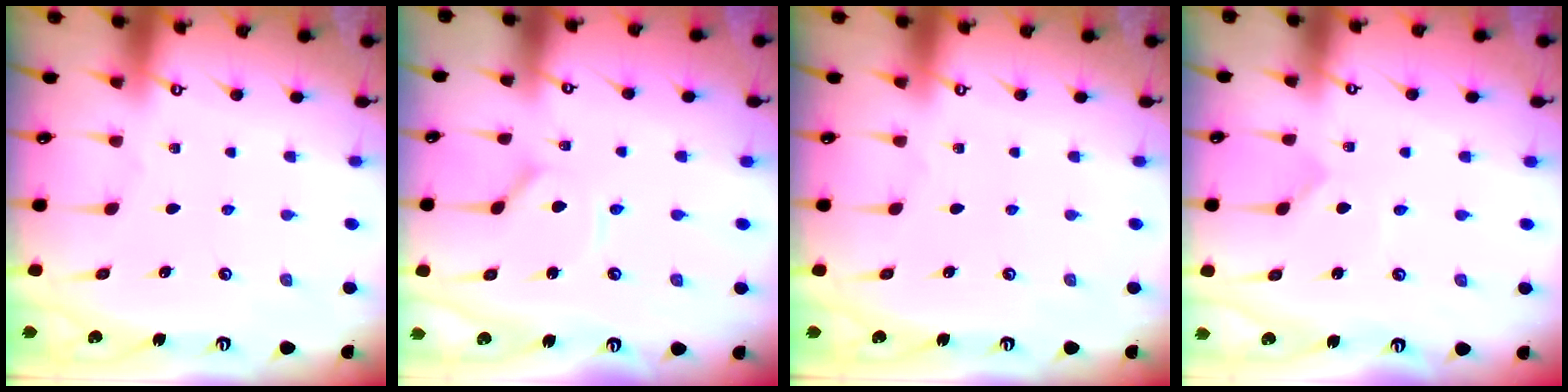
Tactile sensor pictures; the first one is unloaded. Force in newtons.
{"total": 1.5, "press": 1.4, "slide": 0.3}
{"total": 0.0}
{"total": 0.0}